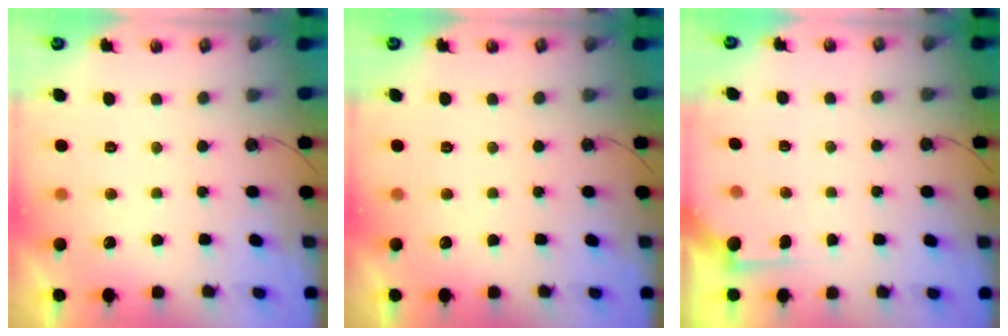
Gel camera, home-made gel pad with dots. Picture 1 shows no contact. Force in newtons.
{"total": 0.0}
{"total": 2.3, "press": 2.3, "slide": 0.3}